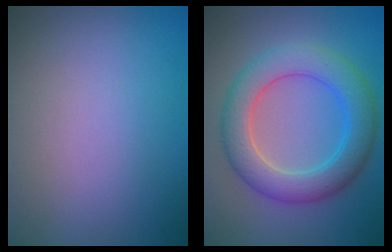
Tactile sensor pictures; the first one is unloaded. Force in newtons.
{"total": 6.1, "press": 6.1, "slide": 0.2}